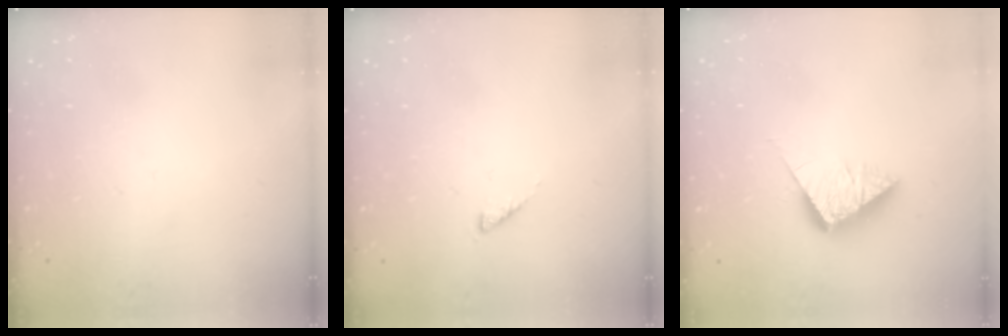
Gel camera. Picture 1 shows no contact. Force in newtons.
{"total": 1.2, "press": 1.2, "slide": 0.3}
{"total": 7.5, "press": 7.5, "slide": 0.5}